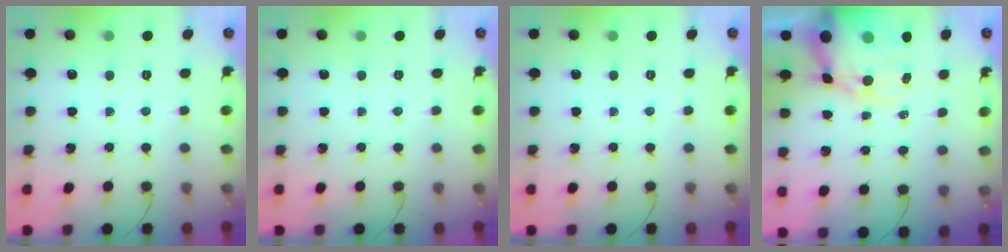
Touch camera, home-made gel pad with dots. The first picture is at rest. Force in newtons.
{"total": 0.0}
{"total": 0.0}
{"total": 15.9, "press": 15.4, "slide": 3.8}